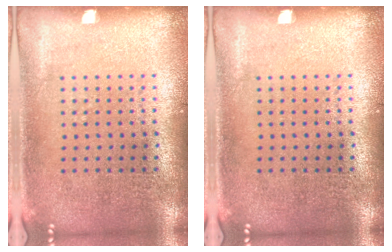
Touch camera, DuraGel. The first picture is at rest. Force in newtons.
{"total": 0.0}